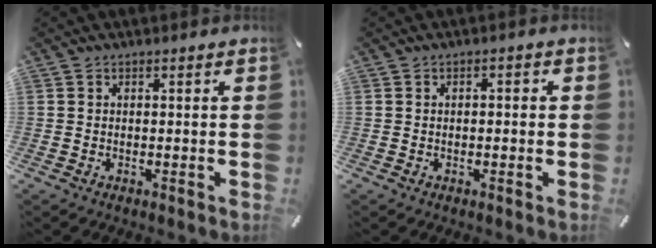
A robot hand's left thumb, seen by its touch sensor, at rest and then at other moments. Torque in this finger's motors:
{"motor_torque": [-0.28, -0.03, -0.09, -0.07, -0.08]}